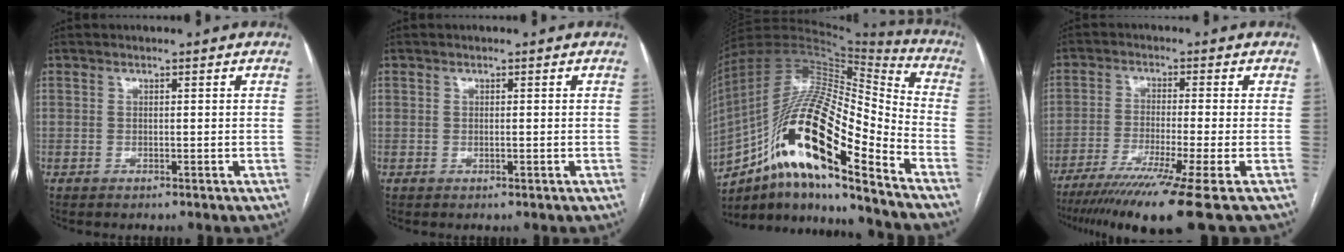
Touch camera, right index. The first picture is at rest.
{"total": 0.0}
{"total": 23.7, "force": [-12.3, 4.3, 19.8], "torque": [-0.365, 0.001, -0.215]}
{"total": 13.1, "force": [-9.5, -2.3, 8.7], "torque": [-0.141, -0.048, -0.155]}